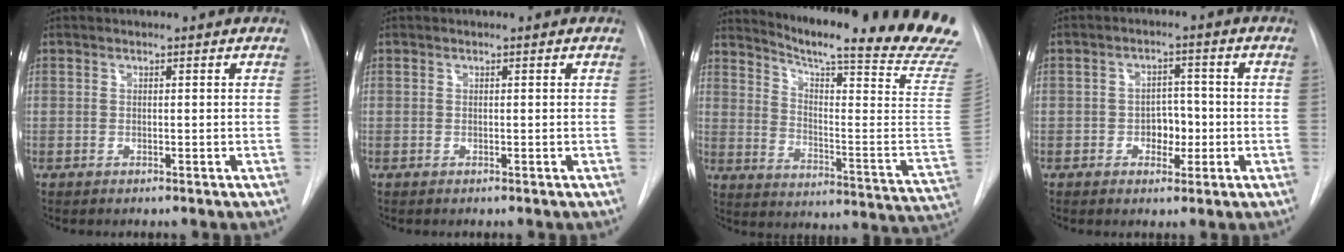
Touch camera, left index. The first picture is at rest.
{"total": 0.0}
{"total": 28.1, "force": [24.5, -0.7, 13.8], "torque": [-0.193, -0.143, 0.304]}
{"total": 4.2, "force": [-1.6, 2.7, 2.7], "torque": [-0.033, 0.003, -0.021]}